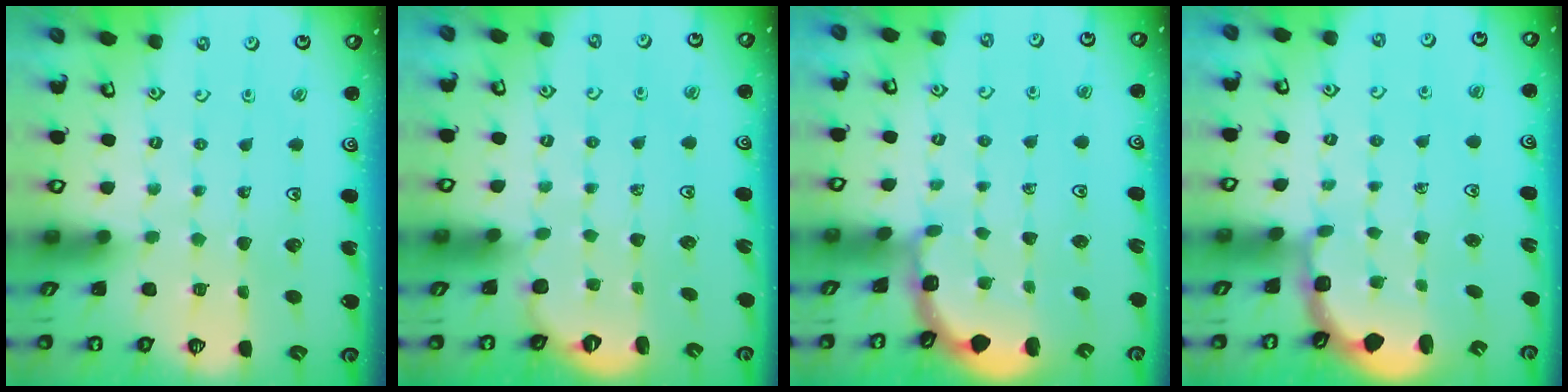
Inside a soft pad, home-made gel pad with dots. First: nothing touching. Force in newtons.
{"total": 1.8, "press": 1.1, "slide": 1.4}
{"total": 1.9, "press": 1.9, "slide": 0.2}
{"total": 2.7, "press": 2.1, "slide": 1.7}